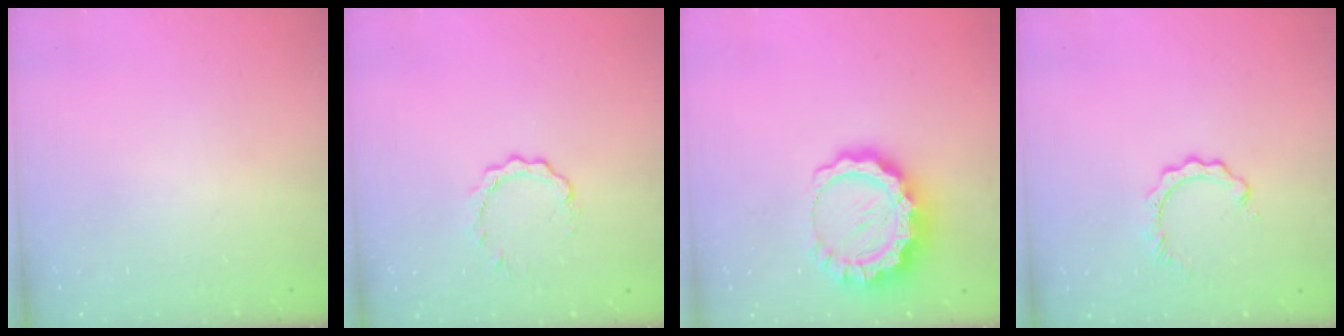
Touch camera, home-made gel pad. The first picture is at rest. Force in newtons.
{"total": 4.2, "press": 4.2, "slide": 0.5}
{"total": 12.5, "press": 12.5, "slide": 1.1}
{"total": 3.0, "press": 2.9, "slide": 0.3}